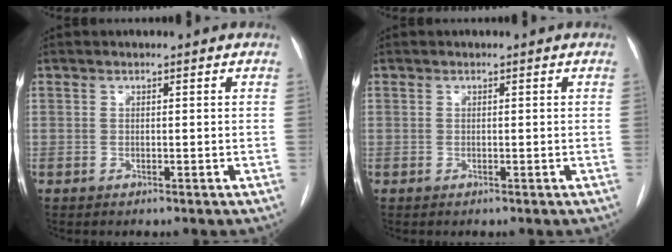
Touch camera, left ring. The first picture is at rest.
{"total": 0.0}